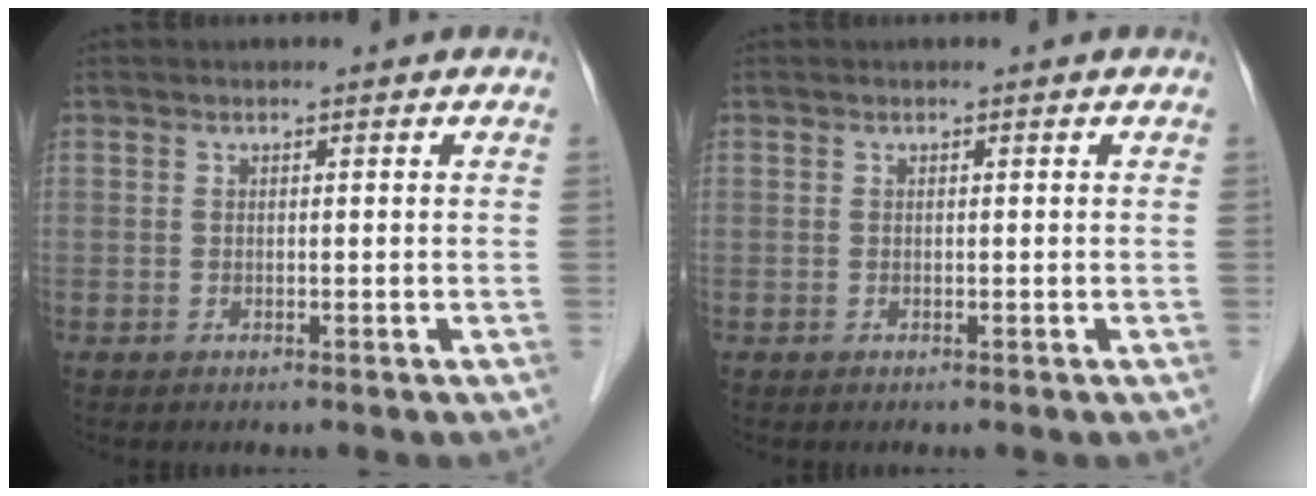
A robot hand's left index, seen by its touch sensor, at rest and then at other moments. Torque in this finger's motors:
{"motor_torque": [0.01, -0.01, 0.00, 0.00]}